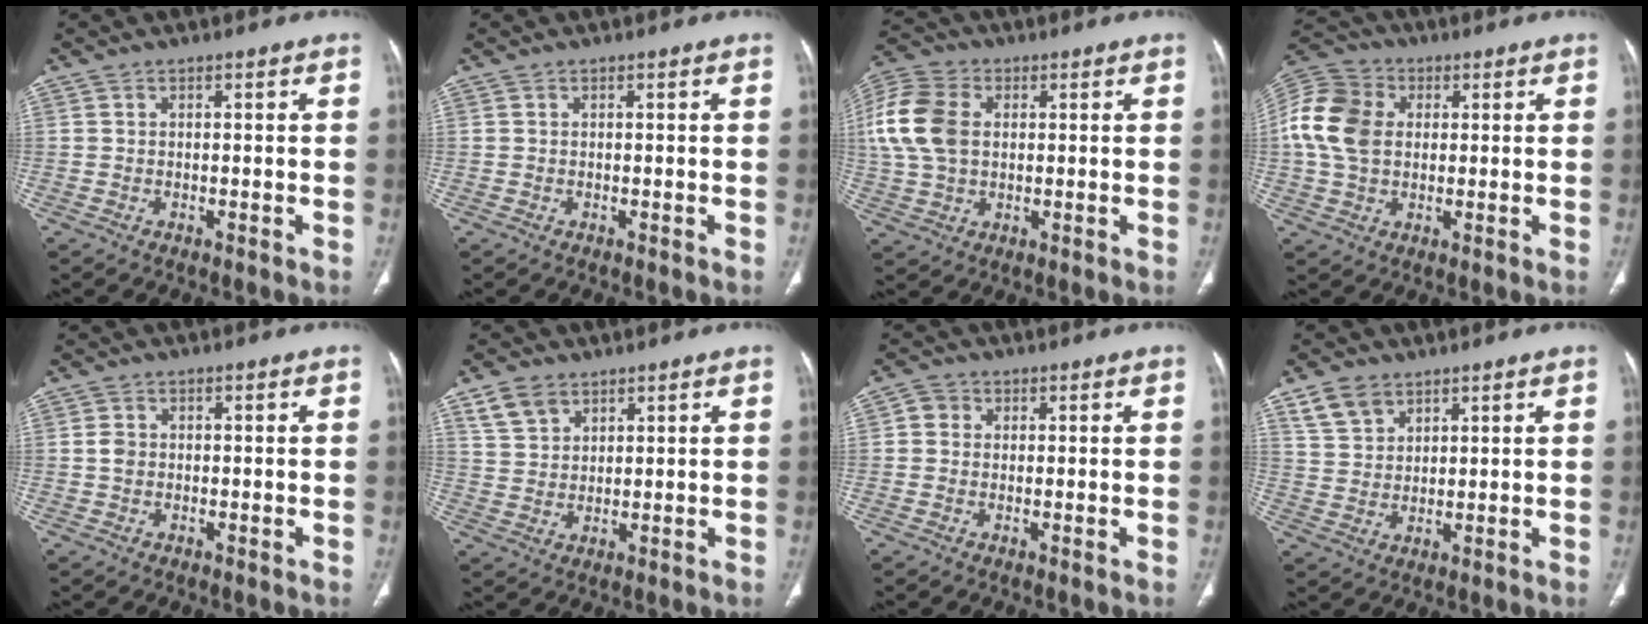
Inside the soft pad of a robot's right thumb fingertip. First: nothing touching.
{"total": 0.0}
{"total": 12.7, "force": [1.9, 8.8, 9.0], "torque": [-0.193, 0.015, 0.035]}
{"total": 12.0, "force": [1.5, 9.1, 7.8], "torque": [-0.150, 0.018, 0.022]}
{"total": 1.6, "force": [-0.1, 1.4, 0.9], "torque": [-0.013, 0.004, -0.005]}
{"total": 5.5, "force": [3.5, 3.5, 2.2], "torque": [-0.031, -0.012, 0.076]}
{"total": 2.6, "force": [0.4, 2.4, 0.9], "torque": [-0.004, 0.004, 0.003]}
{"total": 6.0, "force": [3.9, 3.8, 2.3], "torque": [-0.031, -0.015, 0.085]}